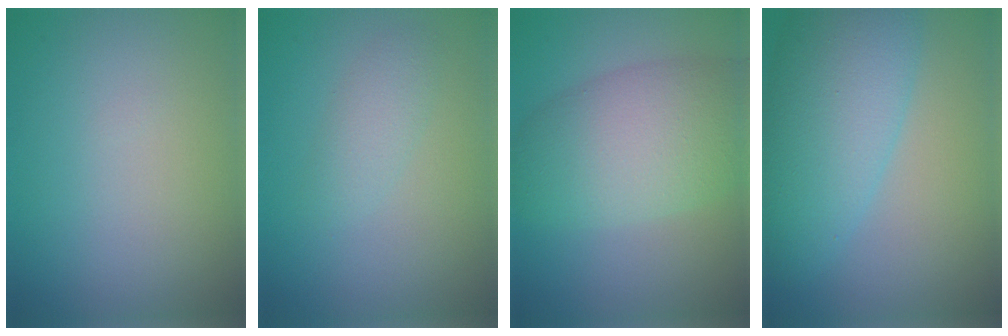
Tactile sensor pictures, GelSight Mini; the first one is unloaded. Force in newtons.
{"total": 1.8, "press": 1.8, "slide": 0.1}
{"total": 7.7, "press": 7.7, "slide": 0.3}
{"total": 8.2, "press": 8.2, "slide": 0.3}